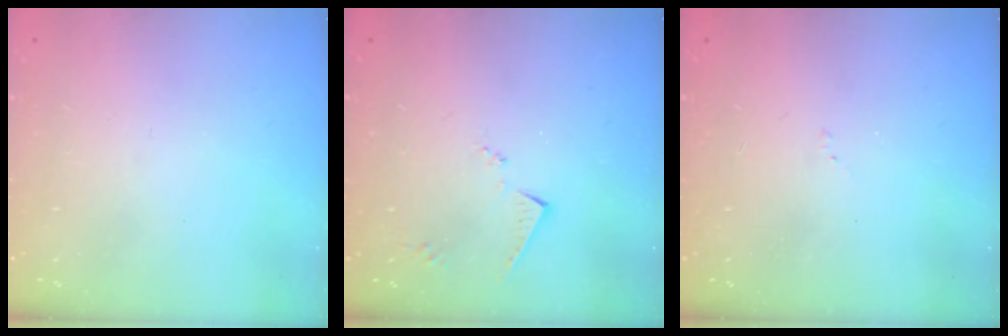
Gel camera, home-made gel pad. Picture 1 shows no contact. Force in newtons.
{"total": 6.2, "press": 6.2, "slide": 0.1}
{"total": 6.4, "press": 6.3, "slide": 0.8}